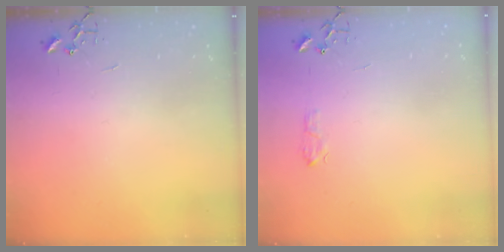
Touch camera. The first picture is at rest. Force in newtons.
{"total": 5.5, "press": 5.5, "slide": 0.8}